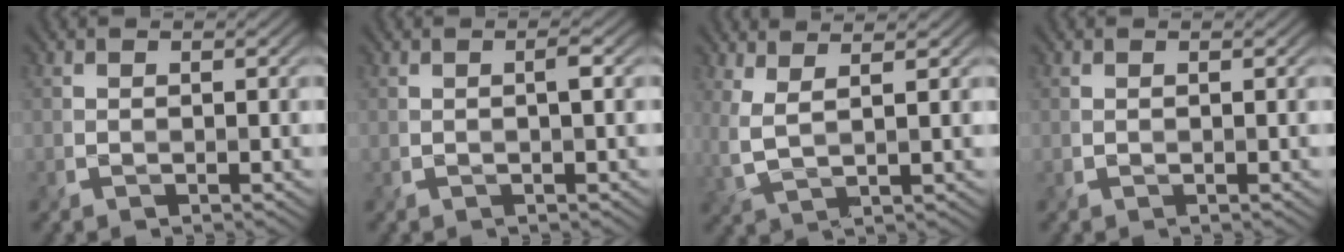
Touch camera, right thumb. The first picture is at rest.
{"total": 1.0, "force": [0.0, 0.0, 1.0], "torque": [-0.020, 0.005, -0.001]}
{"total": 4.0, "force": [2.4, 0.9, 3.1], "torque": [-0.079, 0.005, 0.053]}
{"total": 0.0}